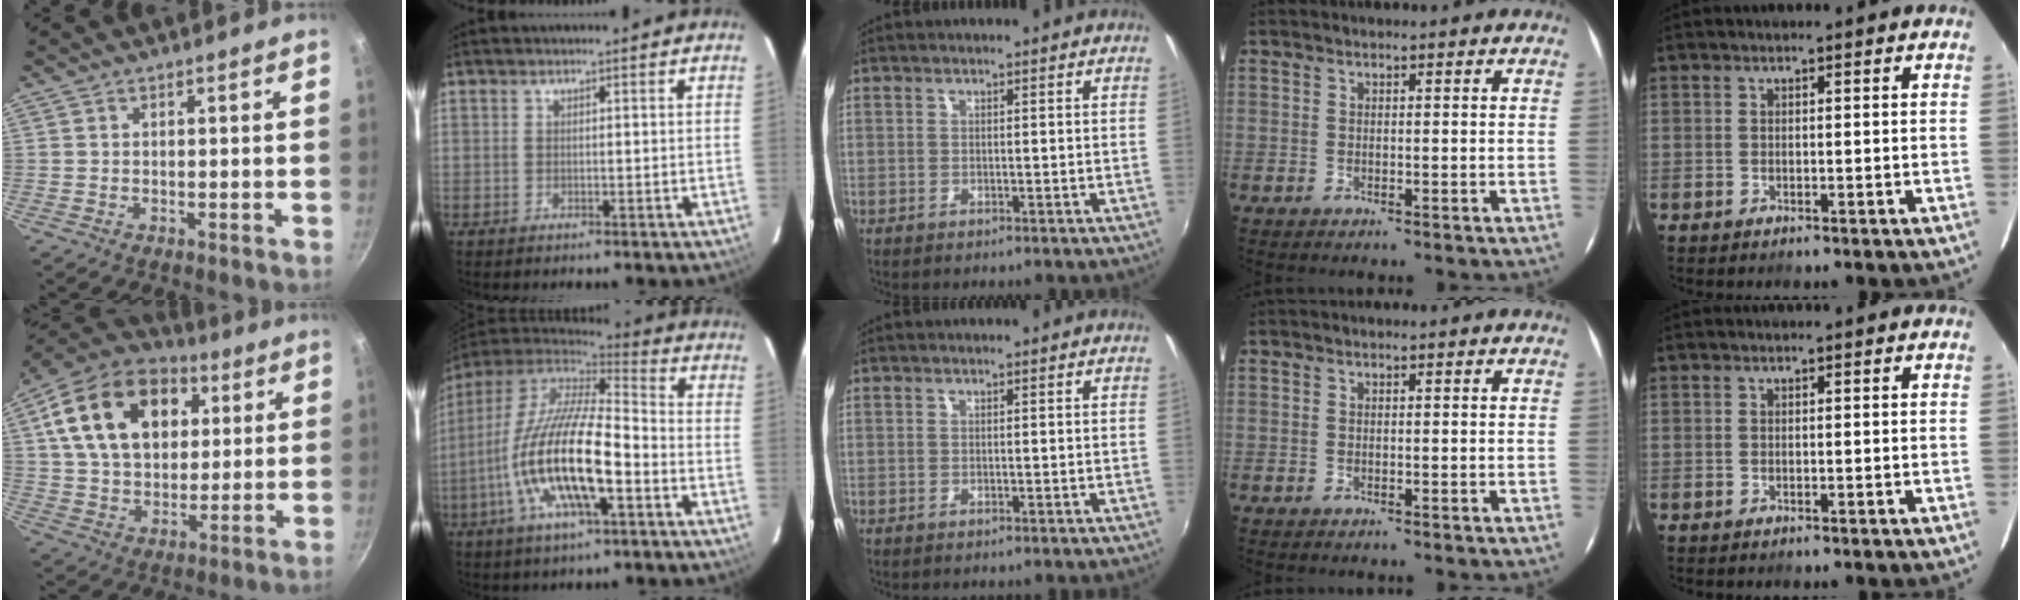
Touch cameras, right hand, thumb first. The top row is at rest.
{"thumb": {"total": 22.9, "force": [6.9, 15.5, 15.3], "torque": [-0.245, 0.002, 0.110]}, "index": {"total": 20.7, "force": [-6.8, 6.1, 18.6], "torque": [-0.354, -0.027, -0.132]}}